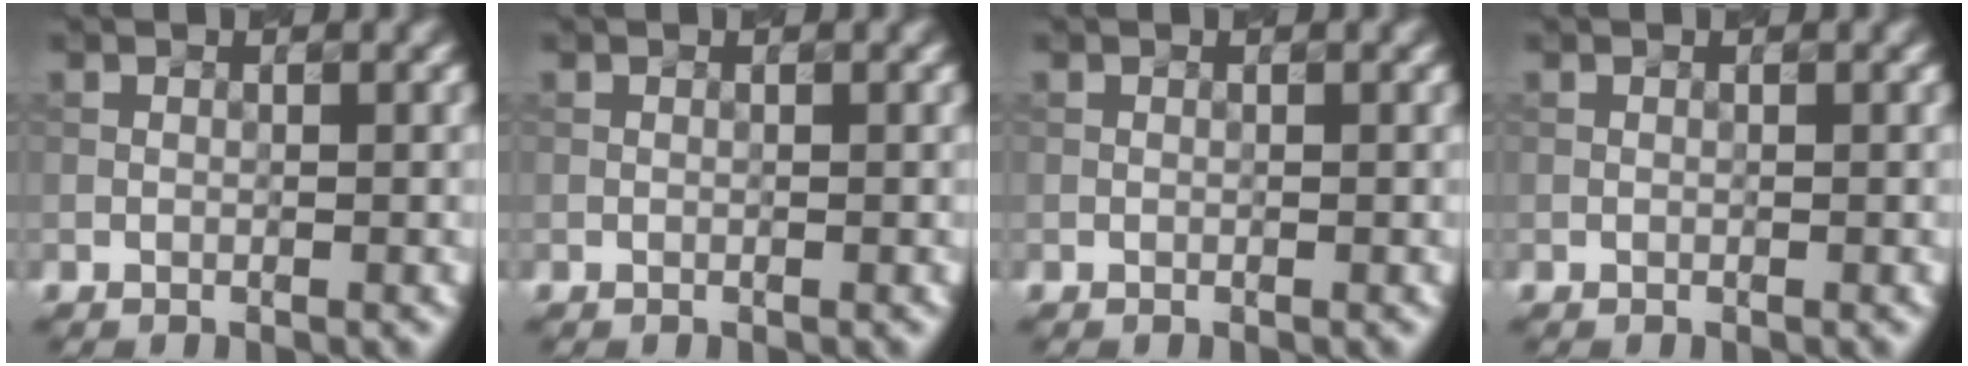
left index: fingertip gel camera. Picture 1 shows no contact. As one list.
[{"total": 0.0}, {"total": 0.0}, {"total": 0.0}]